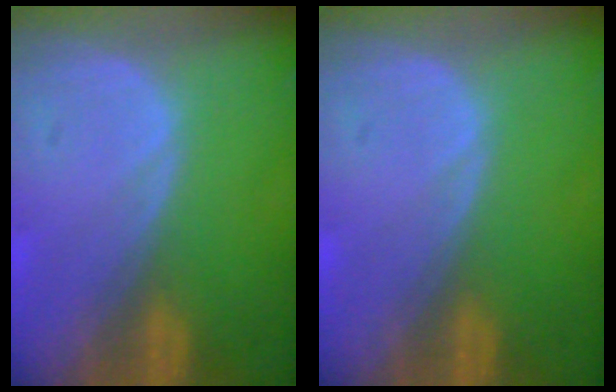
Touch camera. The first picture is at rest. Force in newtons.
{"total": 0.0}